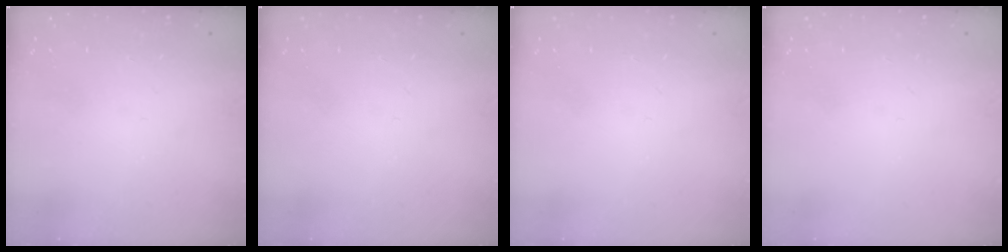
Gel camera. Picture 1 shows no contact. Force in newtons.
{"total": 0.0}
{"total": 0.0}
{"total": 0.0}